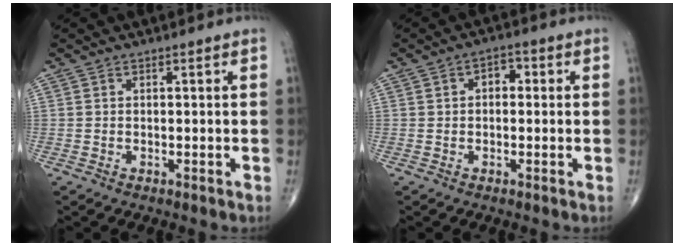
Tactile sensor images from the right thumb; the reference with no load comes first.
{"total": 3.1, "force": [0.4, 2.1, 2.2], "torque": [-0.019, 0.012, -0.002]}